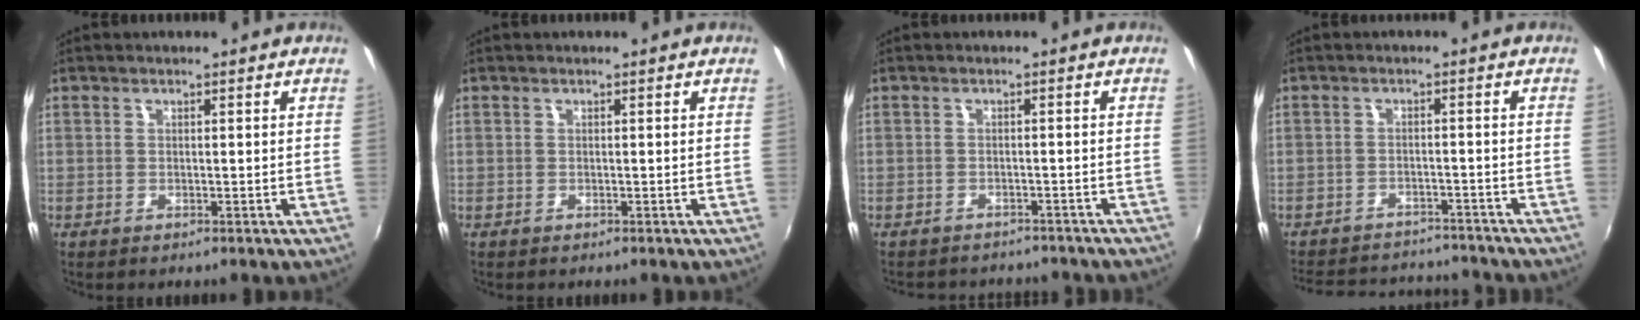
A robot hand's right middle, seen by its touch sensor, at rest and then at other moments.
{"total": 0.0}
{"total": 9.0, "force": [-7.9, 3.1, 2.9], "torque": [-0.065, -0.016, -0.102]}
{"total": 14.3, "force": [-12.9, 4.3, 4.5], "torque": [-0.109, 0.011, -0.179]}